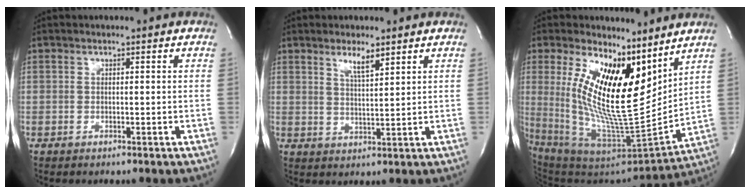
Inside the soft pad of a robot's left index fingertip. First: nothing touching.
{"total": 3.7, "force": [2.5, 0.4, 2.7], "torque": [-0.052, -0.005, 0.048]}
{"total": 18.8, "force": [8.3, 5.0, 16.1], "torque": [-0.307, -0.019, 0.157]}